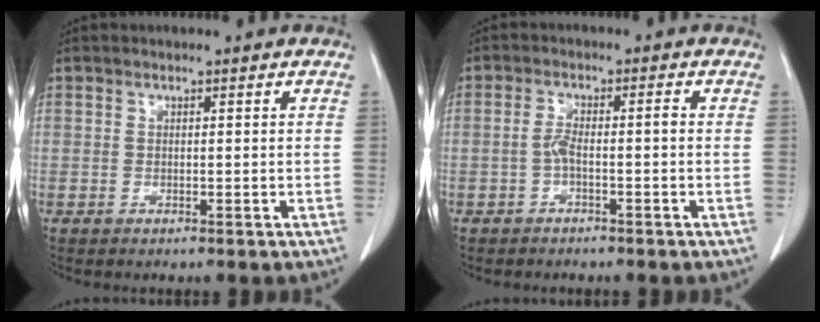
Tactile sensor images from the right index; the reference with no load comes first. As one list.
[{"total": 2.8, "force": [-1.0, 0.4, 2.6], "torque": [-0.053, 0.009, -0.019]}]